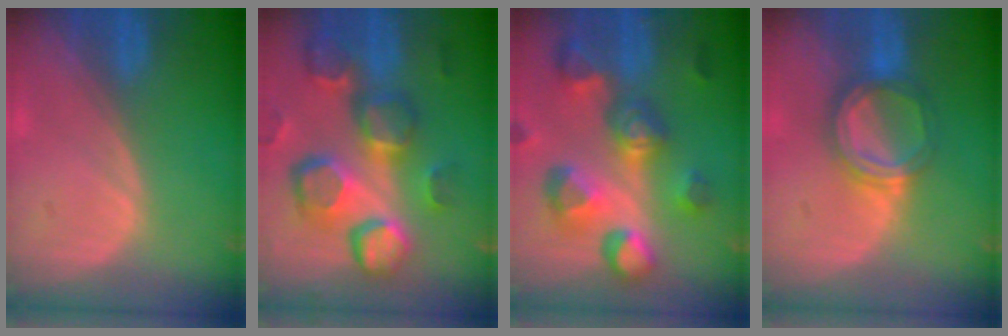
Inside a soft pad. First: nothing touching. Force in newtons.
{"total": 13.1, "press": 11.4, "slide": 6.4}
{"total": 11.3, "press": 10.1, "slide": 5.1}
{"total": 6.4, "press": 5.7, "slide": 3.0}